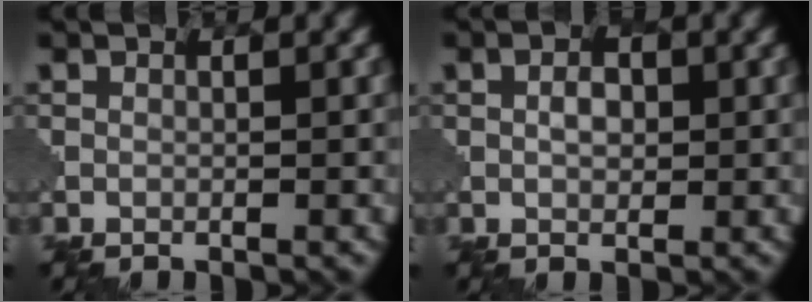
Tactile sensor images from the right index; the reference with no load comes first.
{"total": 1.7, "force": [0.3, 1.1, 1.2], "torque": [-0.021, 0.002, 0.006]}